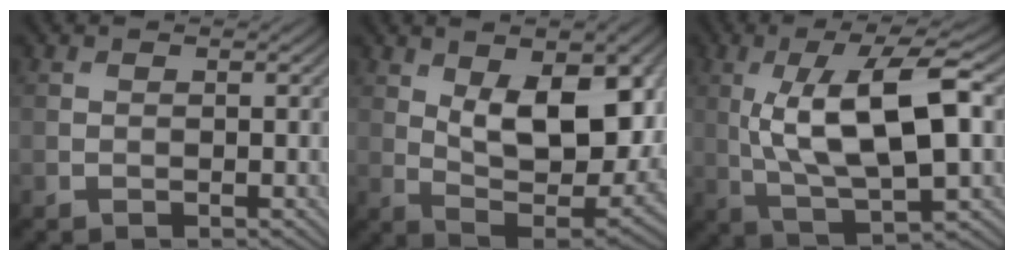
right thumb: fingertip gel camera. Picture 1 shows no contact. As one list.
[{"total": 14.6, "force": [4.2, 6.9, 12.1], "torque": [-0.190, -0.003, 0.068]}, {"total": 12.6, "force": [1.5, 4.2, 11.8], "torque": [-0.219, 0.004, 0.029]}]